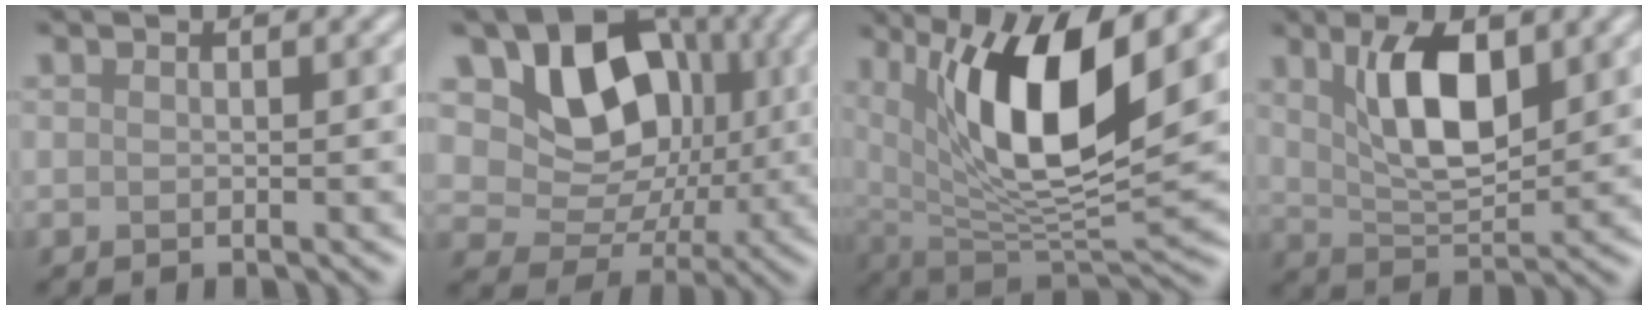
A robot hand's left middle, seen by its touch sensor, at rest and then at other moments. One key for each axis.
{"total": 9.5, "fx": 2.6, "fy": 7.3, "fz": 5.5, "tx": -0.083, "ty": -0.014, "tz": 0.035}
{"total": 11.2, "fx": 4.0, "fy": 3.7, "fz": 9.8, "tx": -0.168, "ty": -0.014, "tz": 0.076}
{"total": 6.7, "fx": 2.5, "fy": 2.8, "fz": 5.5, "tx": -0.106, "ty": 0.002, "tz": 0.044}